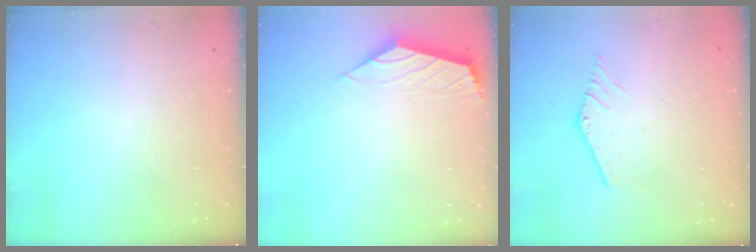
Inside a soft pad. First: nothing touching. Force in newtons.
{"total": 2.1, "press": 2.0, "slide": 0.7}
{"total": 0.7, "press": 0.7, "slide": 0.1}